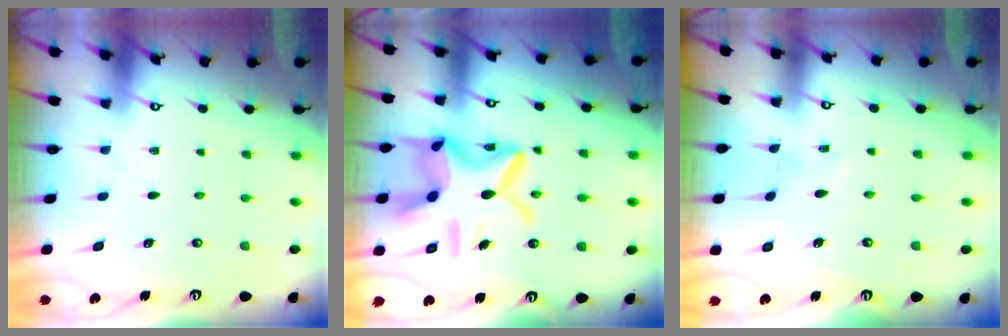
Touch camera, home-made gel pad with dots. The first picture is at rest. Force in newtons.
{"total": 17.8, "press": 17.7, "slide": 1.6}
{"total": 0.0}